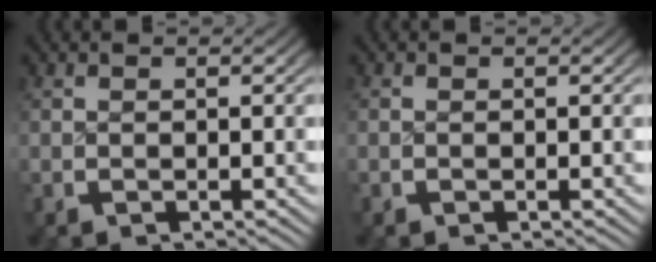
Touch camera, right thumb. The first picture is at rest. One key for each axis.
{"total": 0.0}